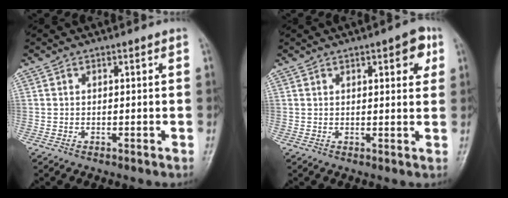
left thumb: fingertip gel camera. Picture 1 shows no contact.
{"total": 5.3, "force": [2.4, 1.9, 4.4], "torque": [-0.039, -0.005, 0.025]}